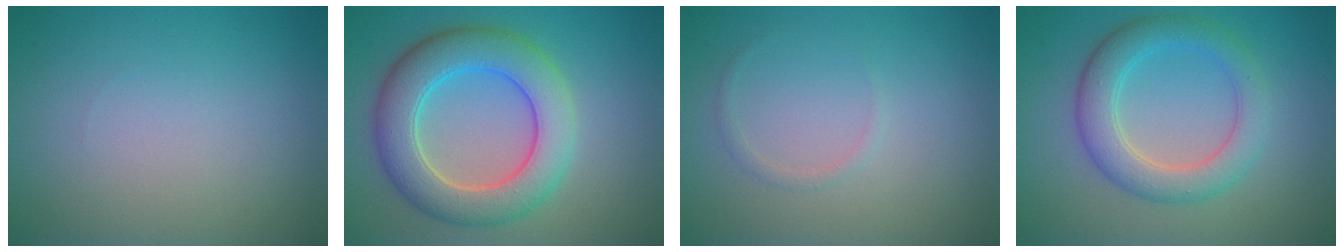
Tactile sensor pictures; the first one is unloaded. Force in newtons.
{"total": 7.5, "press": 7.5, "slide": 0.3}
{"total": 0.7, "press": 0.7, "slide": 0.0}
{"total": 4.7, "press": 4.7, "slide": 0.2}